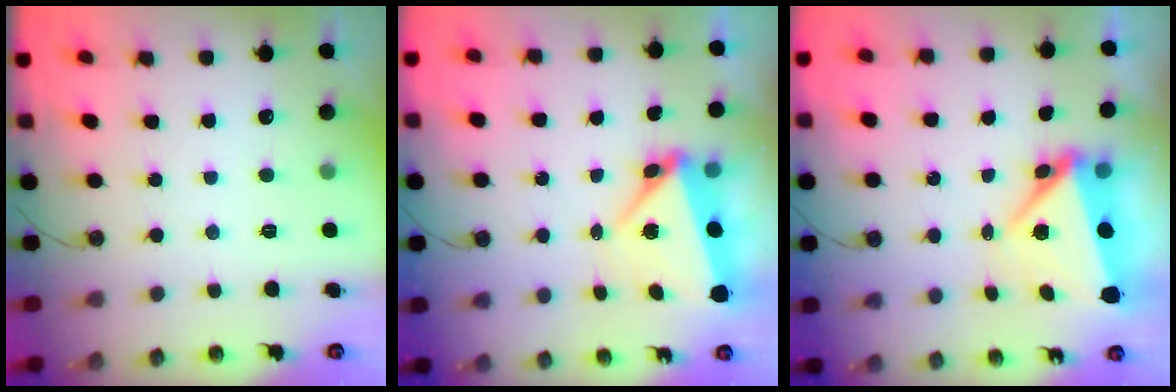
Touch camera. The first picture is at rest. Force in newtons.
{"total": 6.8, "press": 6.5, "slide": 2.2}
{"total": 6.9, "press": 6.8, "slide": 1.0}